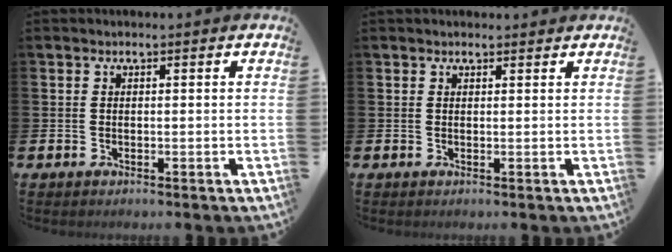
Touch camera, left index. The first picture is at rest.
{"total": 0.8, "force": [0.8, 0.3, 0.2], "torque": [0.007, -0.001, 0.012]}